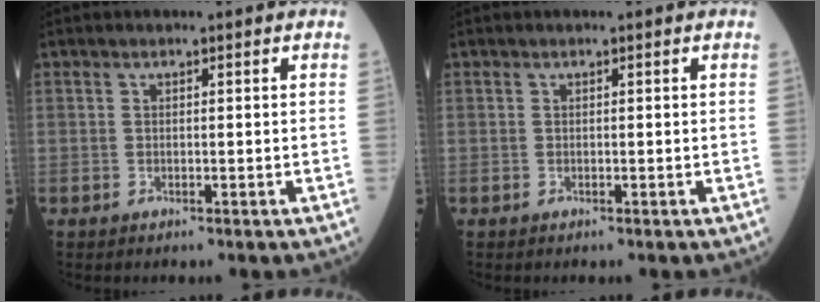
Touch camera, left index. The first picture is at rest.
{"total": 0.0}